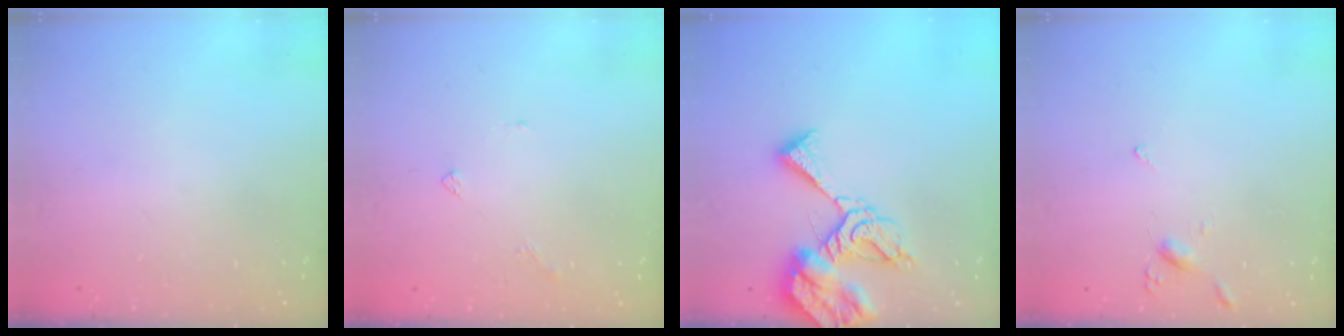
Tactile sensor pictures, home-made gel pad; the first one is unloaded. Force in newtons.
{"total": 3.5, "press": 3.5, "slide": 0.5}
{"total": 12.4, "press": 12.3, "slide": 1.7}
{"total": 4.0, "press": 4.0, "slide": 0.7}